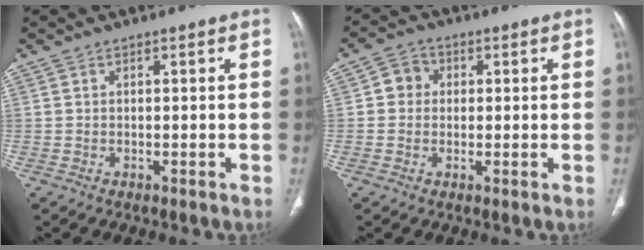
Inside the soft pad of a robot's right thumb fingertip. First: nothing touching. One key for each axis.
{"total": 4.1, "fx": 0.5, "fy": 3.7, "fz": 1.6, "tx": -0.006, "ty": 0.008, "tz": 0.000}